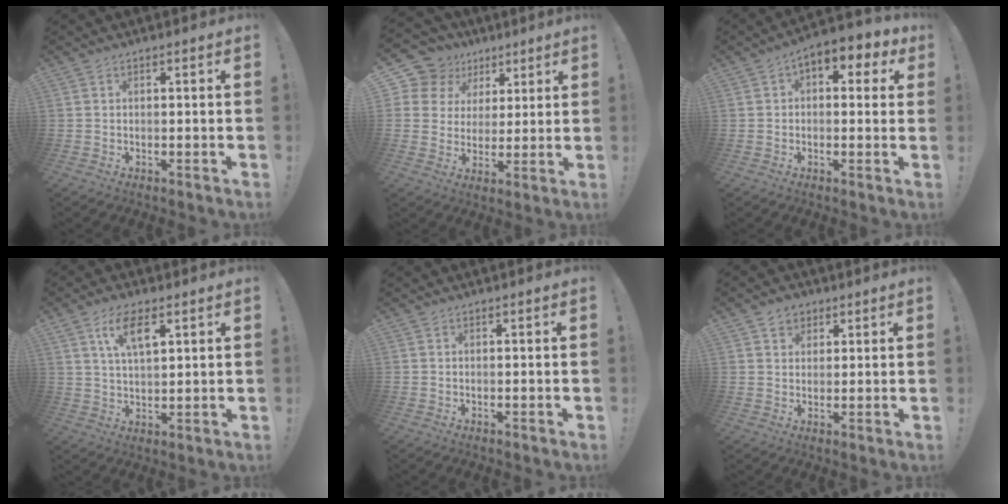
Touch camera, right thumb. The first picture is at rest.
{"total": 10.8, "force": [5.4, 8.9, 2.8], "torque": [-0.051, -0.036, 0.113]}
{"total": 5.4, "force": [1.6, 3.3, 4.0], "torque": [-0.049, -0.005, 0.029]}
{"total": 8.7, "force": [4.3, 3.7, 6.6], "torque": [-0.111, -0.008, 0.075]}
{"total": 0.0}
{"total": 4.7, "force": [2.4, 3.8, 1.3], "torque": [-0.006, -0.009, 0.043]}